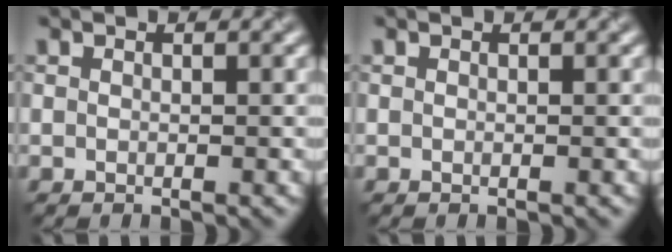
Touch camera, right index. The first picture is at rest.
{"total": 0.0}